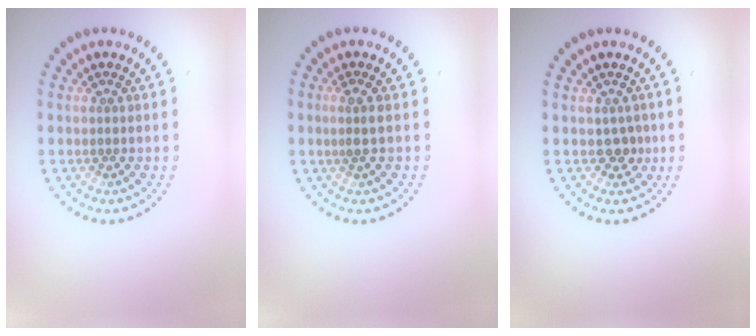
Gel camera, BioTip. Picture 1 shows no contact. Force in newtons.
{"total": 1.4, "press": 1.1, "slide": 0.8}
{"total": 1.2, "press": 1.1, "slide": 0.5}